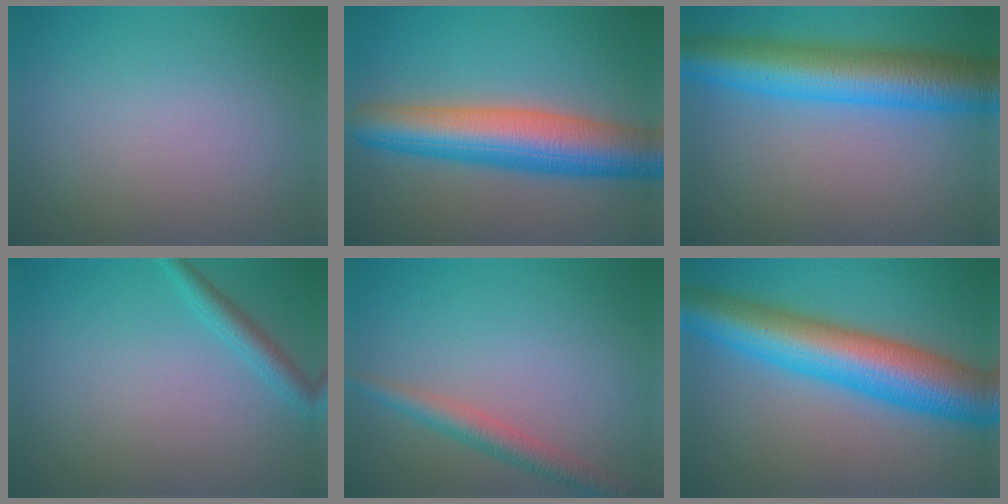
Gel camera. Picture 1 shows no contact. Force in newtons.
{"total": 9.2, "press": 9.2, "slide": 0.3}
{"total": 10.0, "press": 10.0, "slide": 0.1}
{"total": 2.0, "press": 2.0, "slide": 0.1}
{"total": 2.9, "press": 2.9, "slide": 0.2}
{"total": 11.3, "press": 11.3, "slide": 0.1}